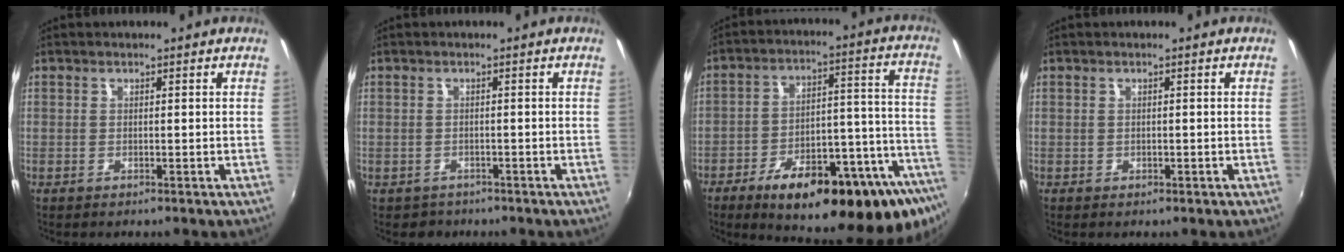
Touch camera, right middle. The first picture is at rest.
{"total": 2.2, "force": [-1.4, 1.6, 0.3], "torque": [-0.012, -0.001, -0.017]}
{"total": 27.9, "force": [-18.8, 7.6, 19.0], "torque": [-0.249, -0.010, -0.256]}
{"total": 0.5, "force": [-0.2, 0.5, 0.1], "torque": [0.002, 0.000, -0.002]}